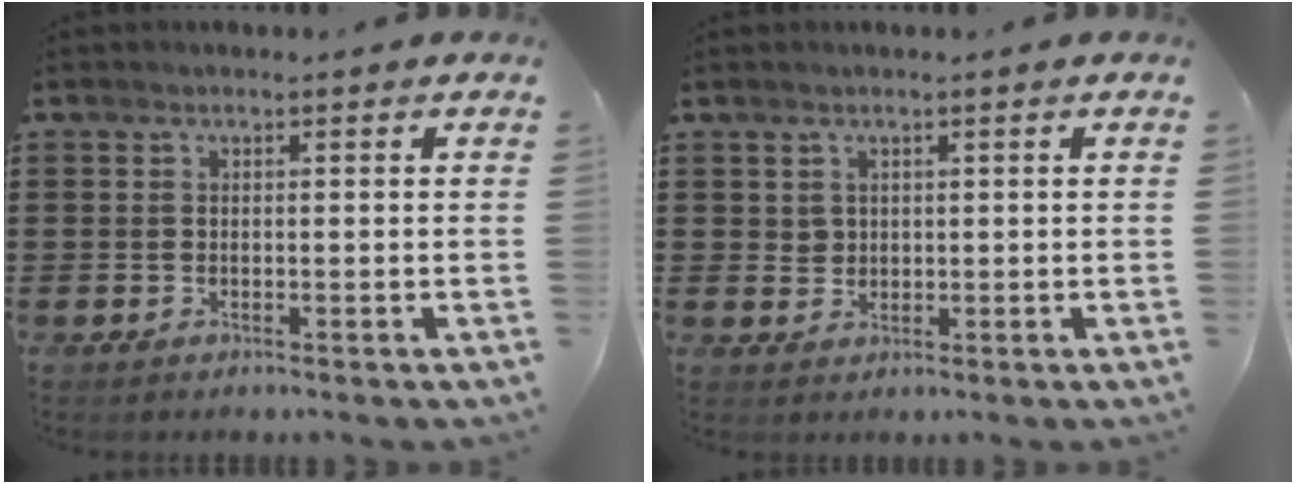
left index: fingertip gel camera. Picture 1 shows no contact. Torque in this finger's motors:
{"motor_torque": [0.01, 0.05, 0.00, -0.01]}